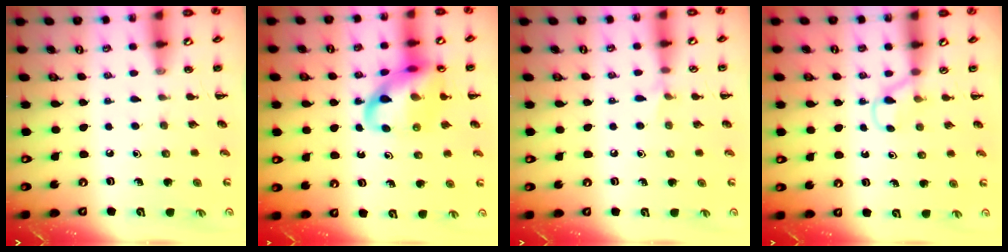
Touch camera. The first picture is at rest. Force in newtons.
{"total": 15.8, "press": 15.7, "slide": 2.0}
{"total": 4.1, "press": 3.7, "slide": 1.6}
{"total": 3.7, "press": 3.4, "slide": 1.4}